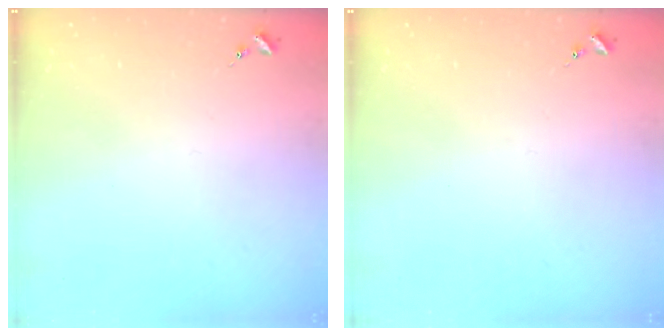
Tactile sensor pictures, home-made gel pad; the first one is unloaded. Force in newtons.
{"total": 0.0}